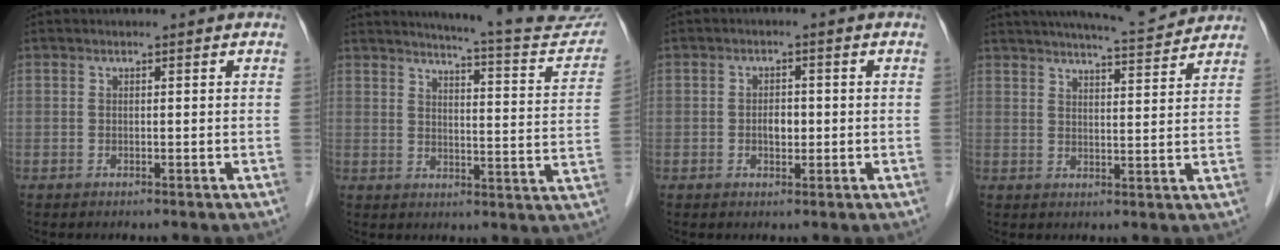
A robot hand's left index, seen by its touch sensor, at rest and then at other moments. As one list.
[{"total": 17.6, "force": [16.6, 1.2, 5.7], "torque": [-0.071, -0.071, 0.187]}, {"total": 2.4, "force": [-0.4, 1.4, 1.9], "torque": [-0.030, 0.005, -0.005]}, {"total": 10.5, "force": [9.9, 0.5, 3.6], "torque": [-0.057, 0.010, 0.131]}]